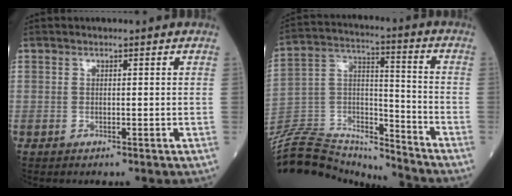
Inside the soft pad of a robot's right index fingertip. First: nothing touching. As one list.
[{"total": 19.6, "force": [-19.0, 3.1, 3.8], "torque": [-0.077, 0.035, -0.320]}]